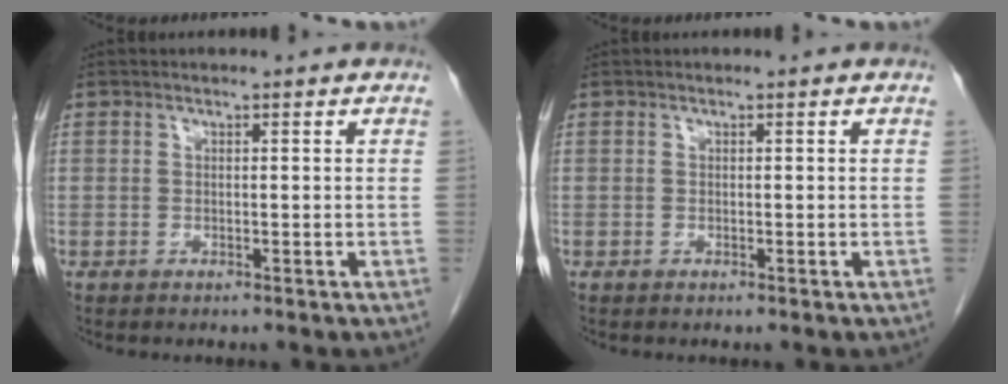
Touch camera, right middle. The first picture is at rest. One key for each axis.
{"total": 0.0}